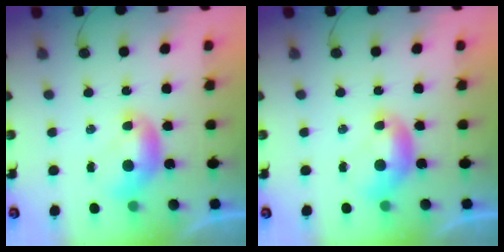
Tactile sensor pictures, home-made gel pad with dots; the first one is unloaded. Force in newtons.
{"total": 0.0}